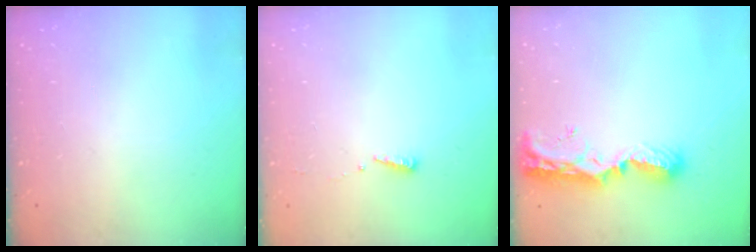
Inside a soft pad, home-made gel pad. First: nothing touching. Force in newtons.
{"total": 3.6, "press": 3.5, "slide": 0.8}
{"total": 10.3, "press": 10.2, "slide": 1.2}